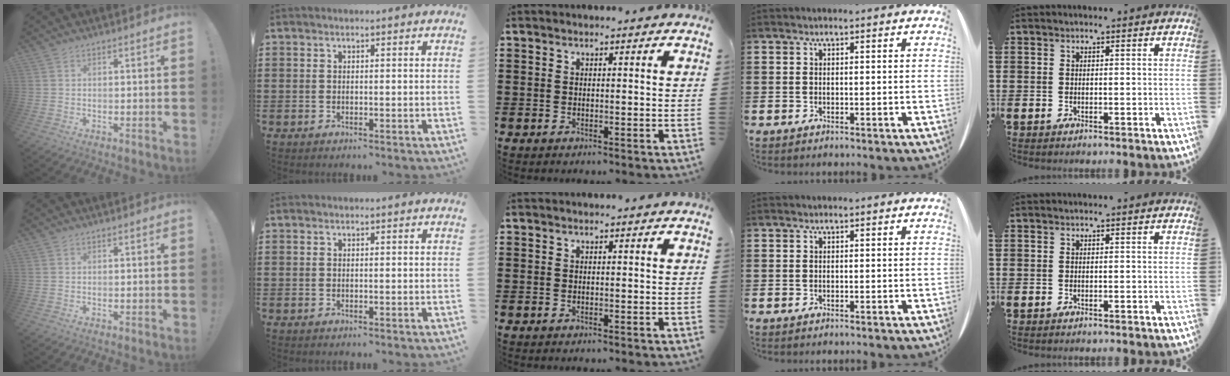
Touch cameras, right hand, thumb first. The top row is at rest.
{}